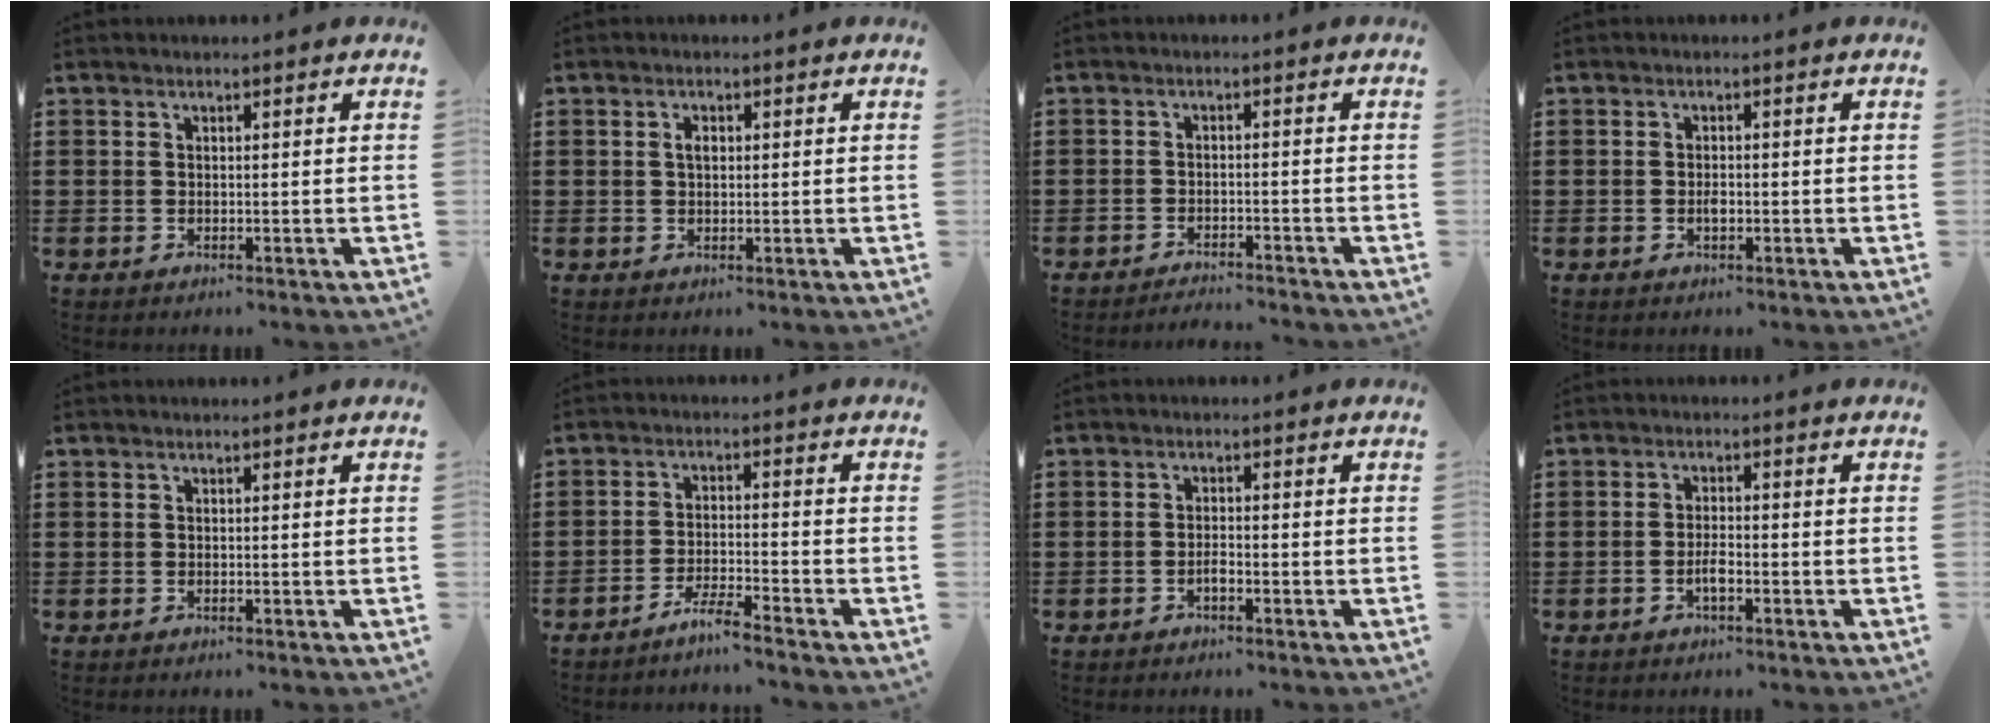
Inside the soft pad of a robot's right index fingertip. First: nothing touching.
{"total": 1.4, "force": [0.3, 0.8, 1.2], "torque": [-0.025, 0.006, 0.004]}
{"total": 2.1, "force": [-2.1, -0.1, 0.0], "torque": [-0.004, 0.003, -0.045]}
{"total": 1.5, "force": [-0.4, 0.5, 1.3], "torque": [-0.026, -0.004, -0.006]}
{"total": 0.0}
{"total": 4.0, "force": [-3.7, -0.7, 1.4], "torque": [-0.030, -0.005, -0.075]}
{"total": 1.4, "force": [-0.9, 0.3, 1.1], "torque": [-0.023, -0.005, -0.015]}
{"total": 2.5, "force": [-1.1, 0.5, 2.2], "torque": [-0.049, -0.003, -0.022]}